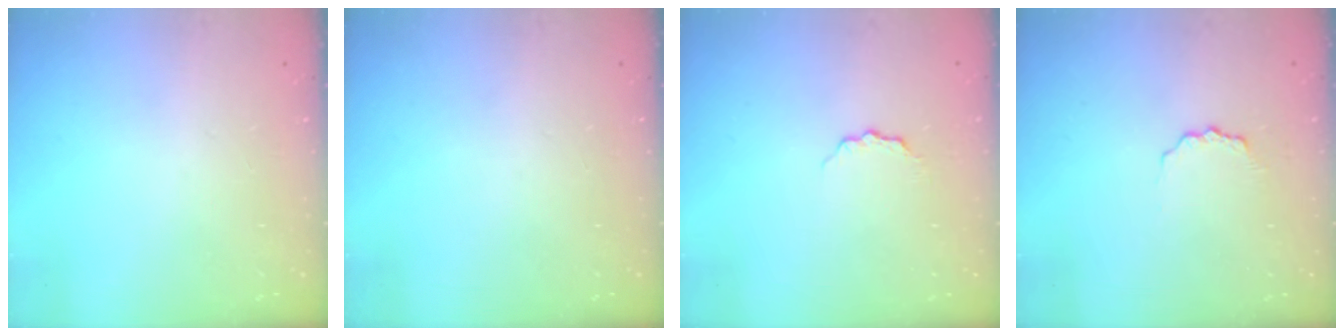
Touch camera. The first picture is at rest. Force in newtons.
{"total": 0.0}
{"total": 4.0, "press": 3.9, "slide": 0.4}
{"total": 3.0, "press": 3.0, "slide": 0.3}